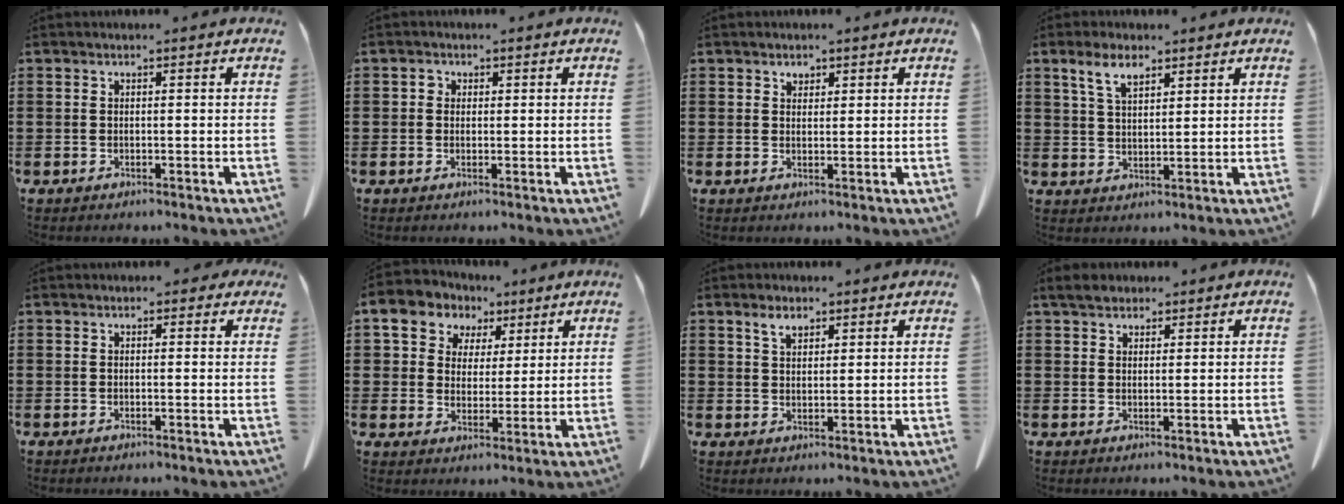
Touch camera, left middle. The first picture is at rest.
{"total": 1.1, "force": [0.4, 0.9, 0.5], "torque": [-0.013, 0.003, 0.008]}
{"total": 1.3, "force": [1.1, 0.7, 0.4], "torque": [-0.002, -0.005, 0.021]}
{"total": 5.4, "force": [3.3, 2.2, 3.6], "torque": [-0.079, 0.007, 0.060]}
{"total": 1.0, "force": [0.6, 0.6, 0.5], "torque": [-0.004, 0.005, 0.009]}
{"total": 7.7, "force": [4.3, 6.2, 1.8], "torque": [-0.068, -0.008, 0.076]}
{"total": 3.2, "force": [2.2, 1.5, 1.7], "torque": [-0.039, 0.005, 0.041]}
{"total": 3.0, "force": [2.4, 1.4, 1.0], "torque": [-0.019, 0.004, 0.045]}